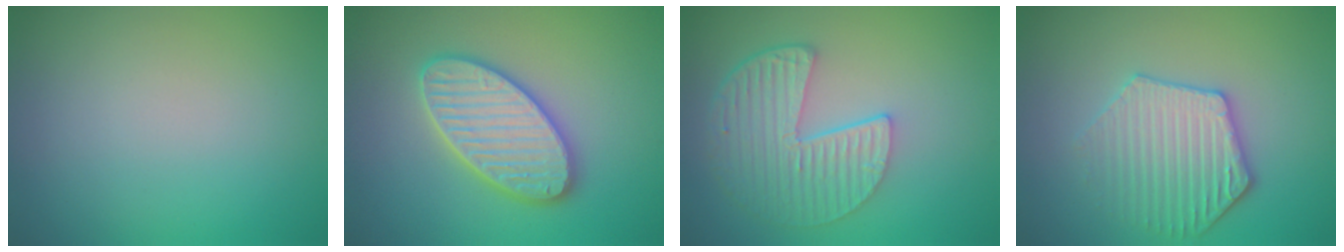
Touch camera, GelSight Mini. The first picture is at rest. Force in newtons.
{"total": 5.8, "press": 5.7, "slide": 0.6}
{"total": 5.6, "press": 4.2, "slide": 3.7}
{"total": 3.9, "press": 3.7, "slide": 1.2}